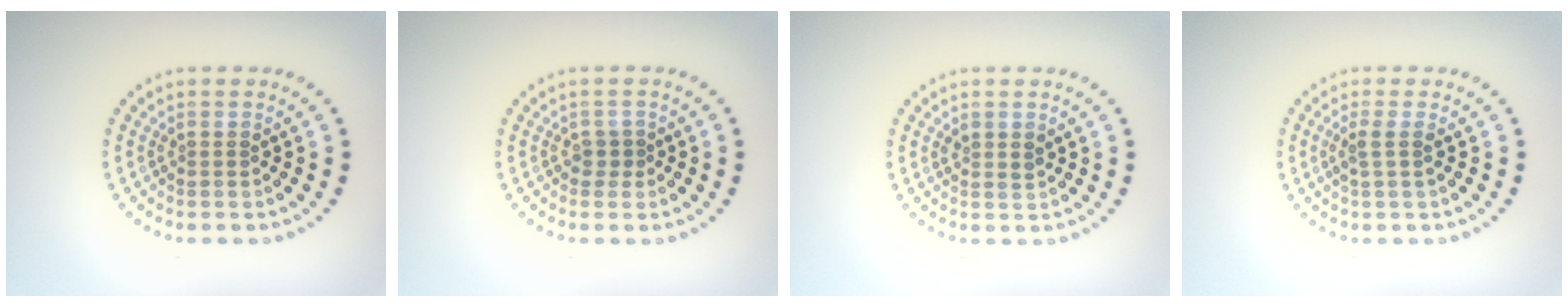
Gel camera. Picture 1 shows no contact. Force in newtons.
{"total": 0.8, "press": 0.4, "slide": 0.6}
{"total": 1.0, "press": 0.9, "slide": 0.5}
{"total": 1.4, "press": 1.2, "slide": 0.9}